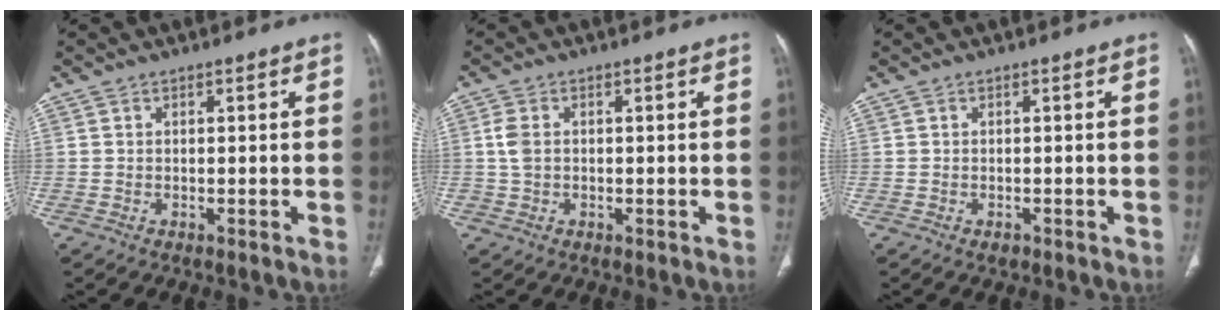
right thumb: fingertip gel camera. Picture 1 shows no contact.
{"total": 3.0, "force": [0.2, 2.2, 2.0], "torque": [-0.046, 0.005, 0.000]}
{"total": 0.8, "force": [-0.5, 0.6, 0.3], "torque": [-0.004, 0.001, -0.005]}